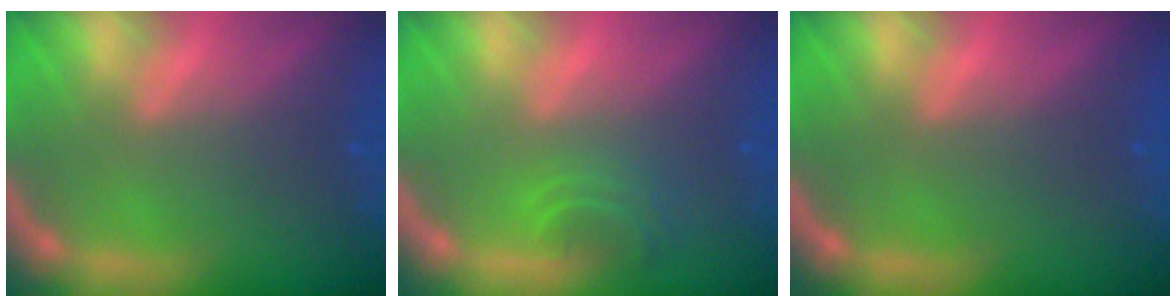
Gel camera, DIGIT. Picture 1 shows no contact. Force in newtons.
{"total": 2.4}
{"total": 0.0}